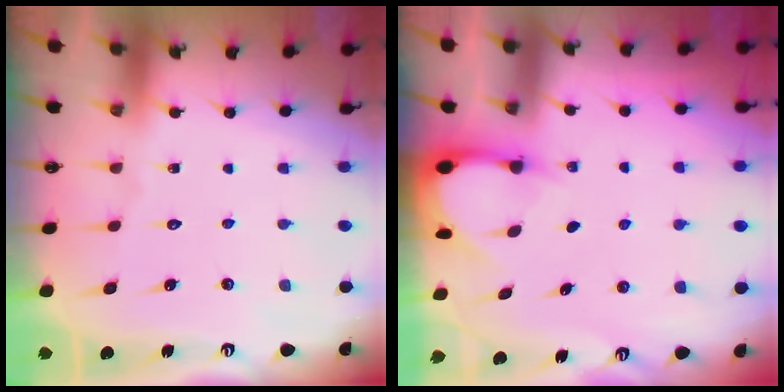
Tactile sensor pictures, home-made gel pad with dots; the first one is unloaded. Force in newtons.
{"total": 2.9, "press": 2.9, "slide": 0.3}